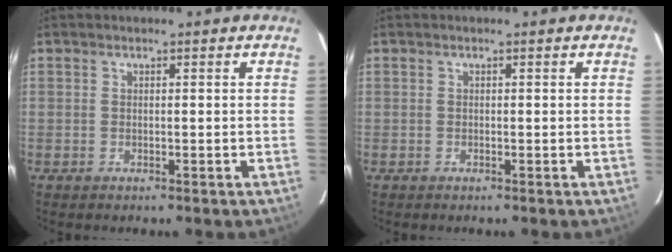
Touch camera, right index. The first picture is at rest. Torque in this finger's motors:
{"motor_torque": [0.09, 0.05, -0.01, 0.00]}